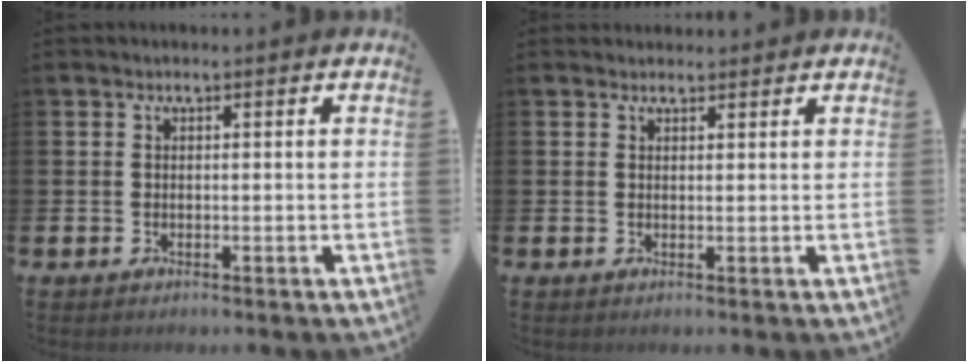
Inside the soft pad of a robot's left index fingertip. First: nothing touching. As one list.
[{"total": 1.2, "force": [1.1, 0.5, 0.0], "torque": [0.009, -0.001, 0.019]}]